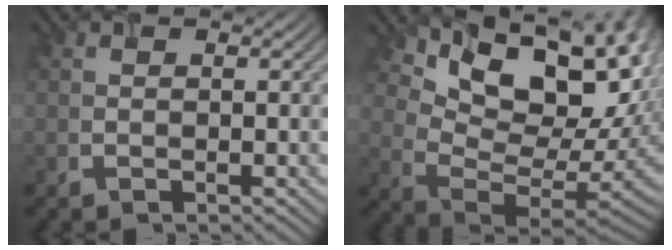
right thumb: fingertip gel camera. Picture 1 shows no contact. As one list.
[{"total": 17.8, "force": [7.8, 10.4, 12.1], "torque": [-0.161, 0.018, 0.156]}]